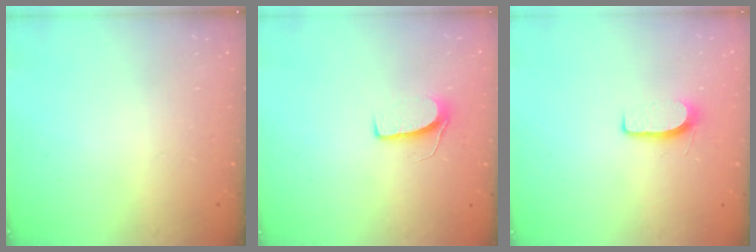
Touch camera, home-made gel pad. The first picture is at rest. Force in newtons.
{"total": 6.8, "press": 6.7, "slide": 0.5}
{"total": 6.1, "press": 6.0, "slide": 0.7}